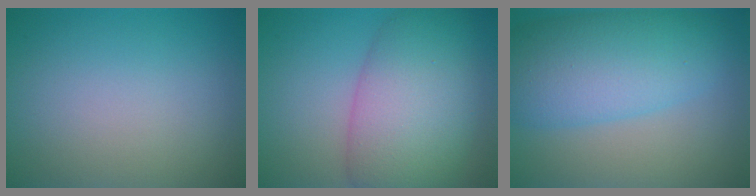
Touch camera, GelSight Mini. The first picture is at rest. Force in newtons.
{"total": 9.9, "press": 9.9, "slide": 0.5}
{"total": 8.3, "press": 8.3, "slide": 0.1}